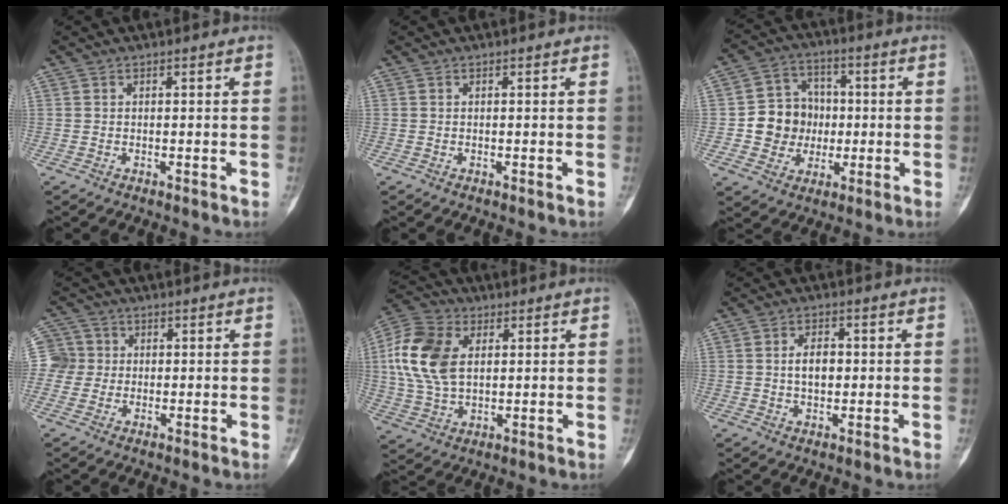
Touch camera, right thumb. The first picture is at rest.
{"total": 0.0}
{"total": 10.7, "force": [-0.8, 9.8, 4.1], "torque": [-0.023, 0.021, -0.016]}
{"total": 5.5, "force": [0.2, 5.5, 0.6], "torque": [0.009, 0.013, -0.003]}
{"total": 14.5, "force": [3.1, 9.4, 10.7], "torque": [-0.215, 0.006, 0.056]}
{"total": 4.7, "force": [0.3, 2.9, 3.7], "torque": [-0.055, 0.005, 0.004]}